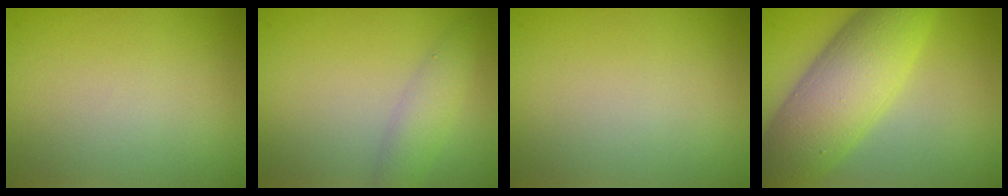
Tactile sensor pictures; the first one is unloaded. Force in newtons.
{"total": 2.5, "press": 2.5, "slide": 0.1}
{"total": 0.0}
{"total": 9.2, "press": 9.2, "slide": 0.2}